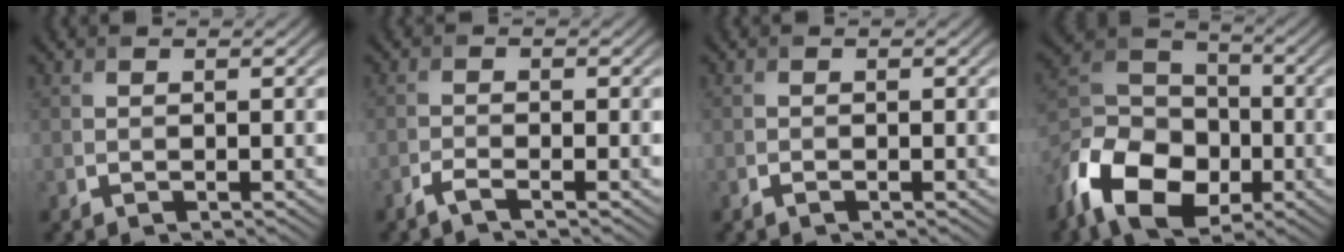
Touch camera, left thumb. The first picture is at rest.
{"total": 1.7, "force": [-1.3, 0.1, 1.1], "torque": [-0.024, 0.000, -0.034]}
{"total": 0.5, "force": [-0.4, 0.2, 0.3], "torque": [-0.005, -0.003, -0.005]}
{"total": 13.3, "force": [-6.8, 8.4, 7.8], "torque": [-0.183, -0.021, -0.151]}